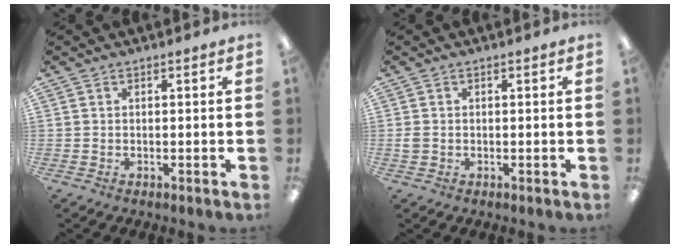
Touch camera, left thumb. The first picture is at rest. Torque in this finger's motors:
{"motor_torque": [-0.03, 0.11, 0.27, -0.22, 0.00]}